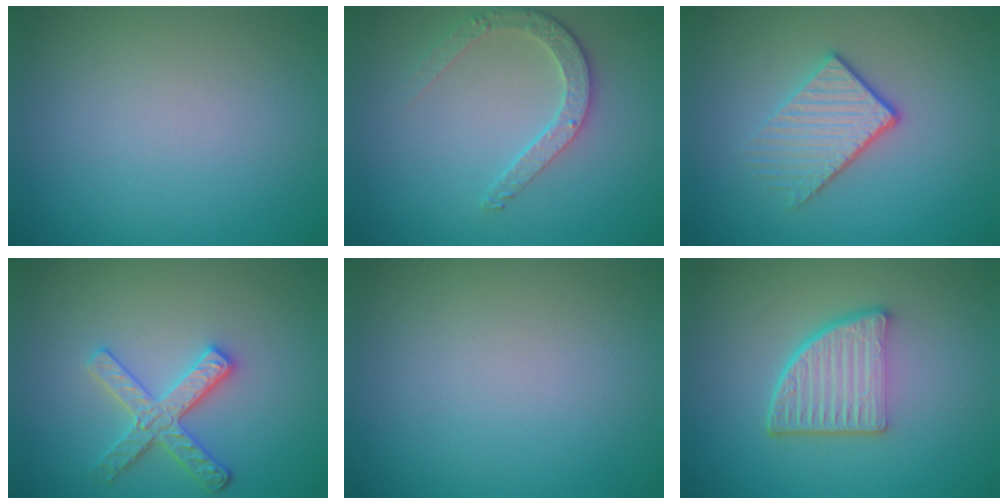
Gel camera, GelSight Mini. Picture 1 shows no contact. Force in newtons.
{"total": 2.8, "press": 2.5, "slide": 1.2}
{"total": 3.5, "press": 2.6, "slide": 2.3}
{"total": 3.4, "press": 3.1, "slide": 1.3}
{"total": 0.0}
{"total": 5.3, "press": 3.9, "slide": 3.7}